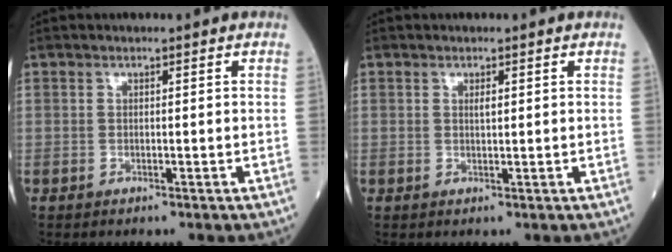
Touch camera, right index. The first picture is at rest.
{"total": 0.8, "force": [0.4, 0.2, 0.7], "torque": [-0.016, -0.001, 0.009]}